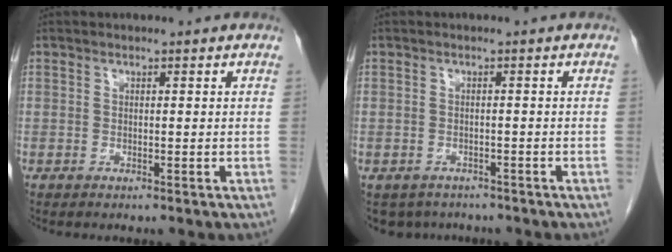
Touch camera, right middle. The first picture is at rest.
{"total": 4.7, "force": [-3.9, 2.6, 0.6], "torque": [0.001, 0.002, -0.052]}